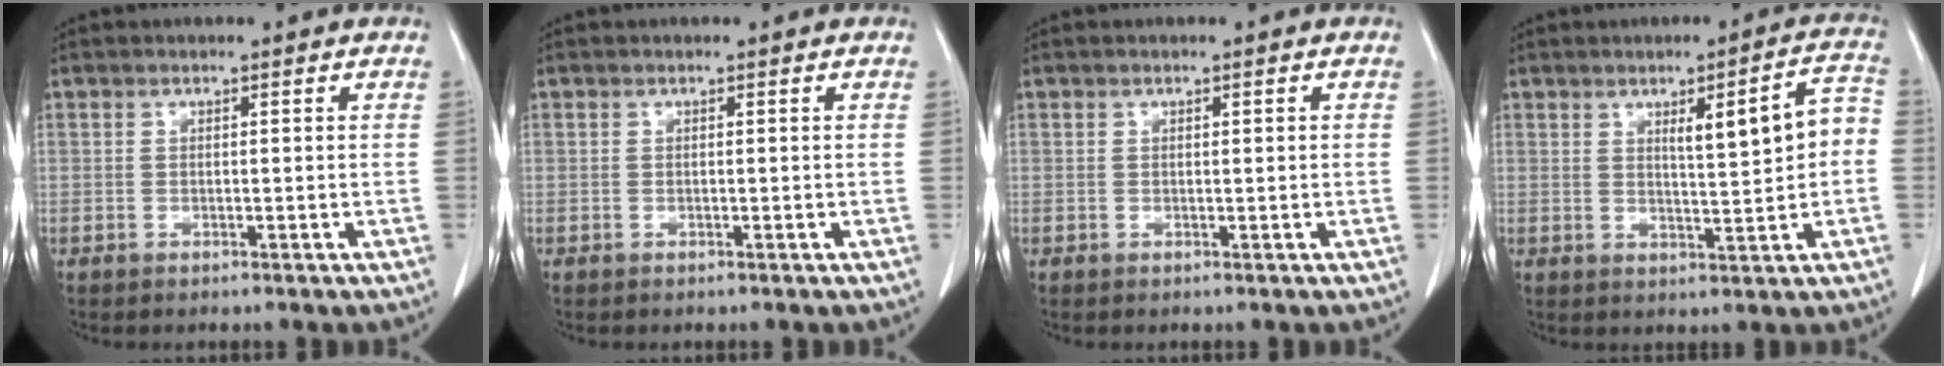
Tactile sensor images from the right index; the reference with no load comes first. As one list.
[{"total": 0.0}, {"total": 0.5, "force": [0.1, 0.1, 0.5], "torque": [-0.009, 0.001, 0.003]}, {"total": 7.6, "force": [0.8, 1.2, 7.4], "torque": [-0.104, 0.022, 0.017]}]